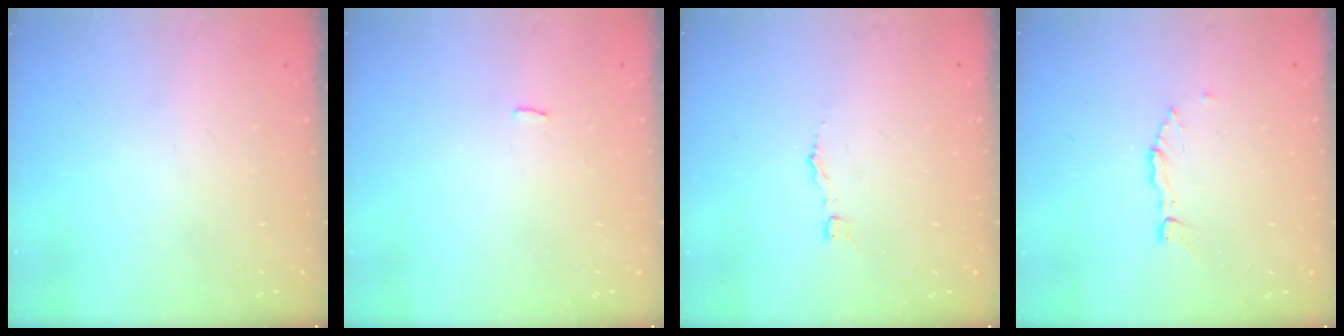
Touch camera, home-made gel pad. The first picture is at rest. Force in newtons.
{"total": 1.5, "press": 1.4, "slide": 0.3}
{"total": 2.7, "press": 2.7, "slide": 0.3}
{"total": 2.8, "press": 2.8, "slide": 0.2}